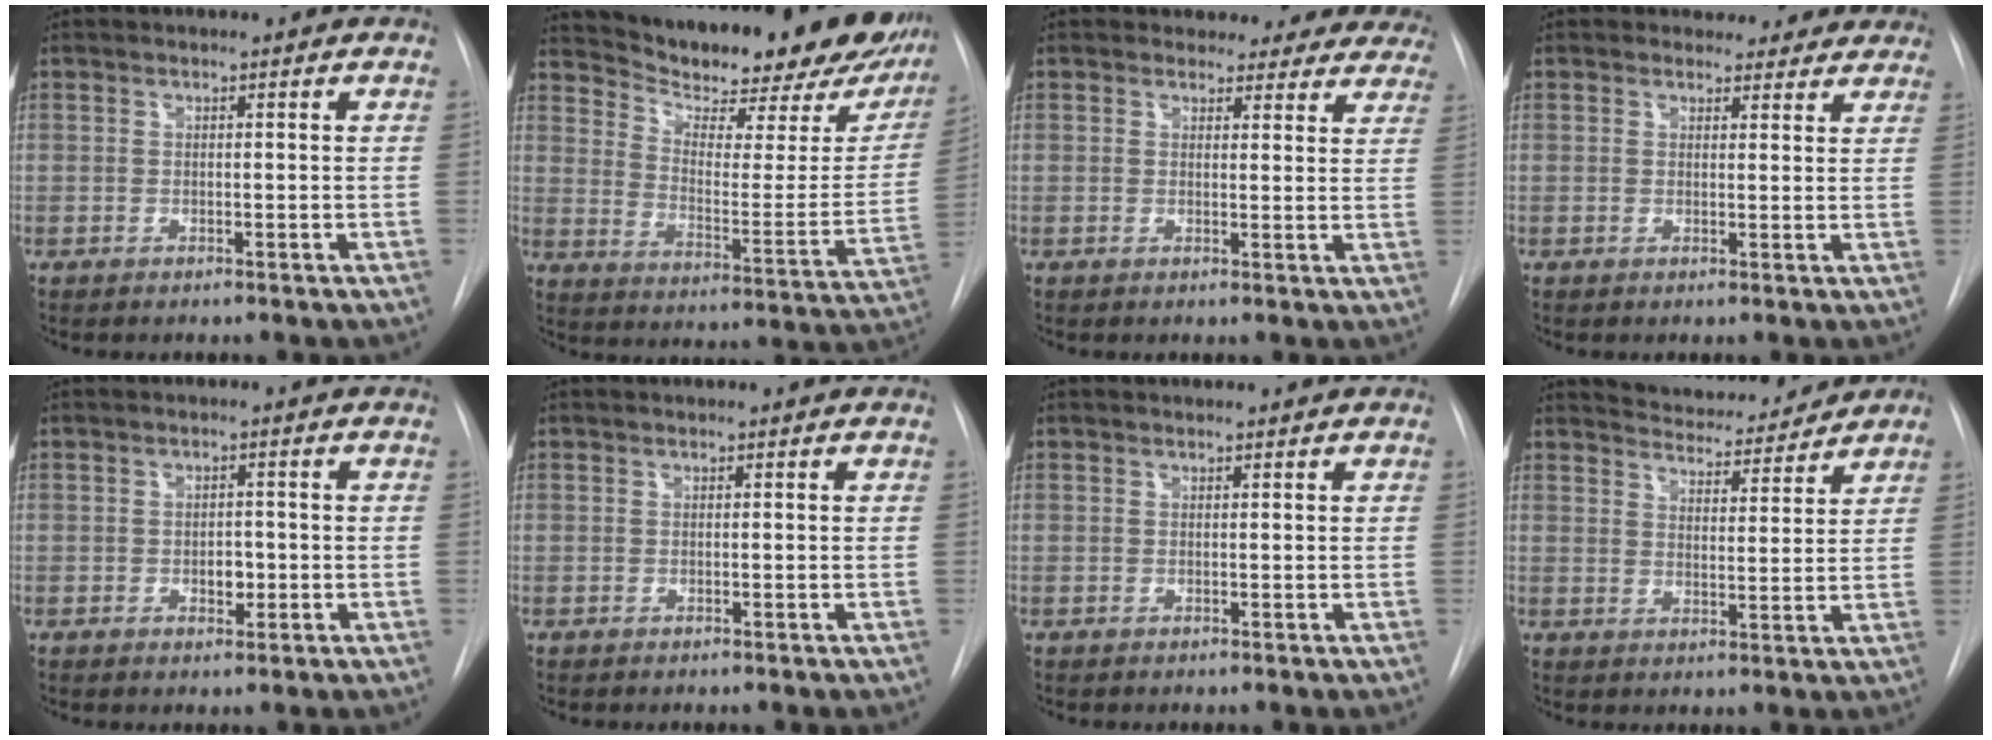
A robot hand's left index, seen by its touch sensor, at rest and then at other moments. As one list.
[{"total": 26.4, "force": [22.6, 6.5, 11.9], "torque": [-0.183, -0.066, 0.289]}, {"total": 12.1, "force": [11.0, 5.0, 1.0], "torque": [0.026, -0.023, 0.095]}, {"total": 7.1, "force": [6.2, 3.4, 0.3], "torque": [0.030, -0.002, 0.047]}, {"total": 2.4, "force": [-1.3, 1.4, 1.5], "torque": [-0.020, -0.003, -0.016]}, {"total": 0.0}, {"total": 0.0}, {"total": 9.5, "force": [9.0, 2.1, 2.0], "torque": [-0.029, -0.002, 0.125]}]